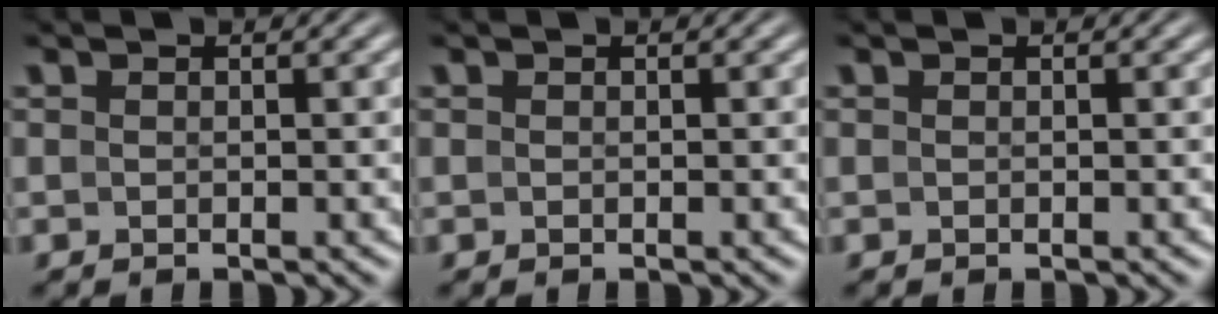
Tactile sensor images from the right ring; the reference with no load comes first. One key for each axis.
{"total": 0.0}
{"total": 0.0}